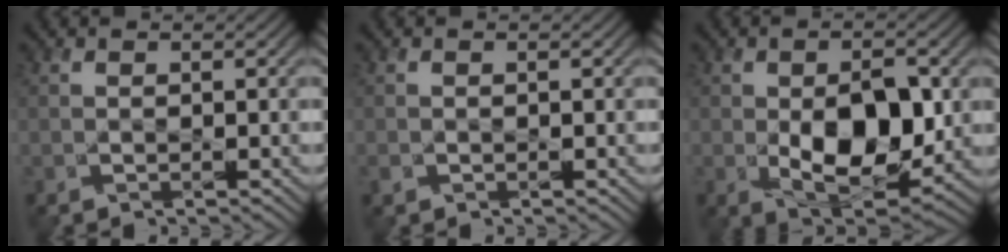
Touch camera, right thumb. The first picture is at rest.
{"total": 0.7, "force": [-0.4, 0.5, 0.2], "torque": [-0.006, -0.005, -0.009]}
{"total": 10.8, "force": [-1.0, 6.1, 8.9], "torque": [-0.158, -0.019, -0.005]}